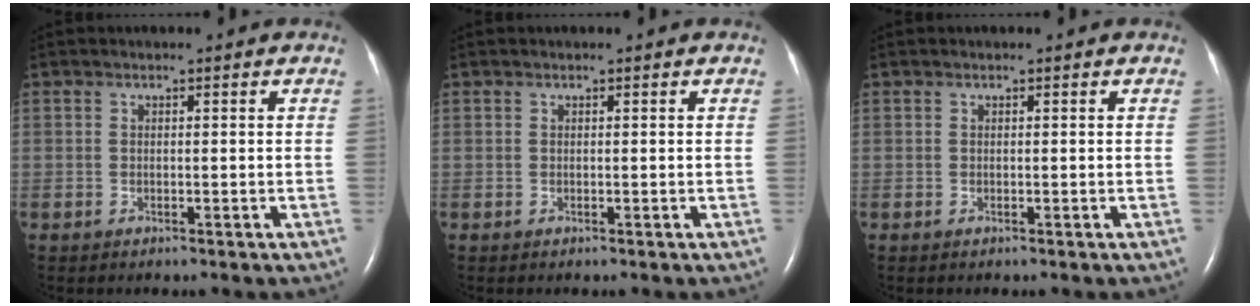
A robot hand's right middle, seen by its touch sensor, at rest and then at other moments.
{"total": 0.0}
{"total": 0.0}